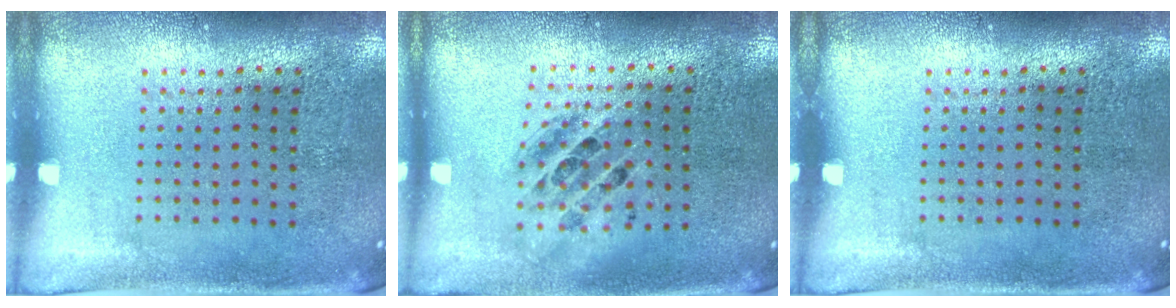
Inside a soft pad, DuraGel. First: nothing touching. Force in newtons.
{"total": 1.5, "press": 1.2, "slide": 0.8}
{"total": 0.0}